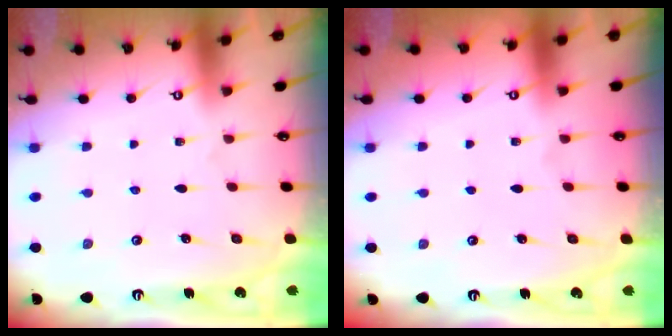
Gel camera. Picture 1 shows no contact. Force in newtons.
{"total": 0.0}